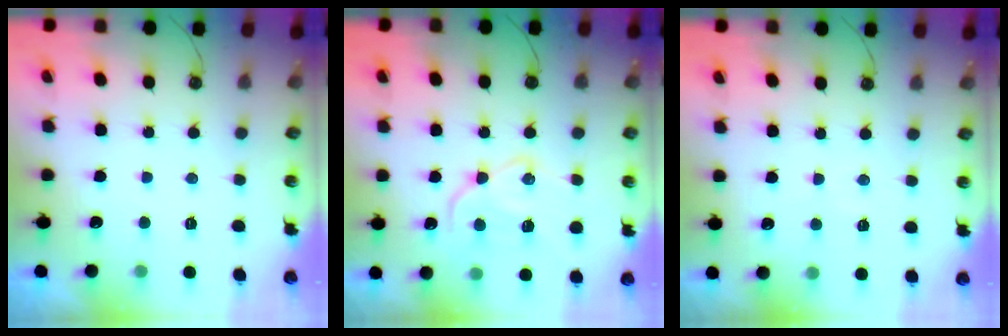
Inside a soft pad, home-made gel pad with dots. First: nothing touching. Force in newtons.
{"total": 16.7, "press": 16.6, "slide": 1.3}
{"total": 3.3, "press": 3.3, "slide": 0.5}